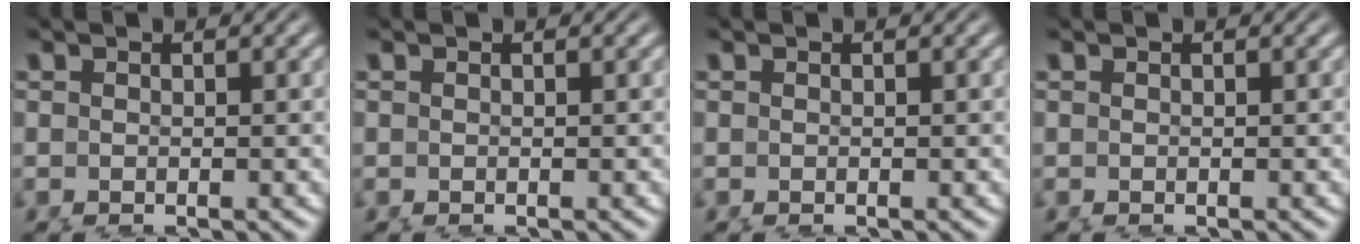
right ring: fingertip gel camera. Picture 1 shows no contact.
{"total": 0.0}
{"total": 0.0}
{"total": 0.0}